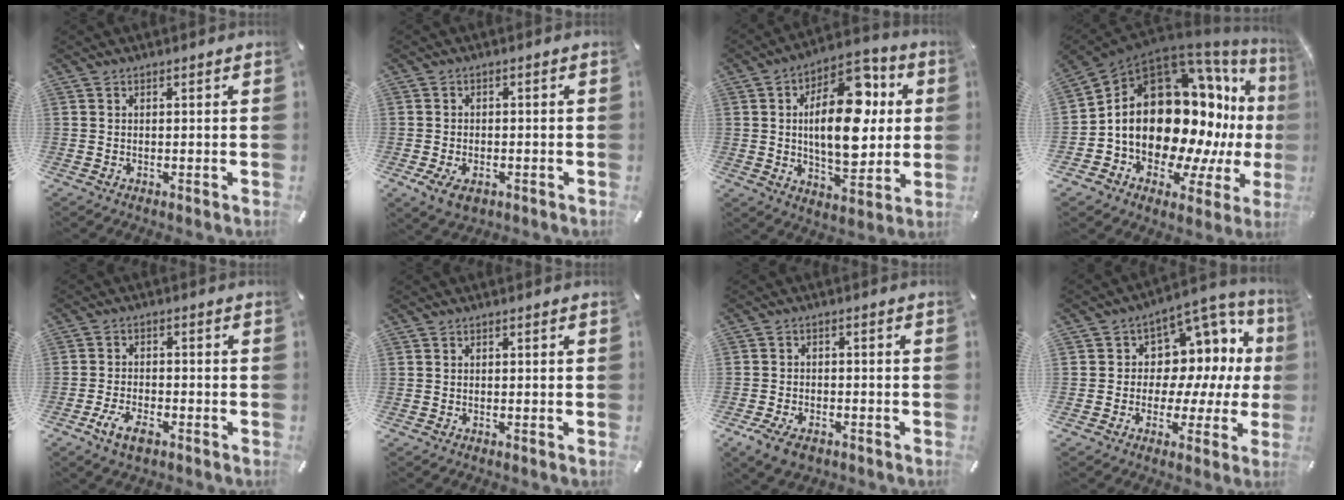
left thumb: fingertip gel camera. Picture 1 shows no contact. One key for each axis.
{"total": 4.1, "fx": -1.9, "fy": 2.7, "fz": 2.4, "tx": -0.051, "ty": 0.006, "tz": -0.037}
{"total": 20.2, "fx": 3.6, "fy": 10.9, "fz": 16.6, "tx": -0.264, "ty": -0.009, "tz": 0.054}
{"total": 24.8, "fx": 2.0, "fy": 16.7, "fz": 18.3, "tx": -0.303, "ty": -0.060, "tz": 0.066}
{"total": 5.9, "fx": -3.2, "fy": 3.1, "fz": 3.9, "tx": -0.086, "ty": 0.013, "tz": -0.063}
{"total": 0.0}
{"total": 4.9, "fx": -3.1, "fy": 3.1, "fz": 2.4, "tx": -0.057, "ty": 0.013, "tz": -0.060}
{"total": 10.2, "fx": 1.6, "fy": 8.9, "fz": 4.7, "tx": -0.061, "ty": -0.030, "tz": 0.038}